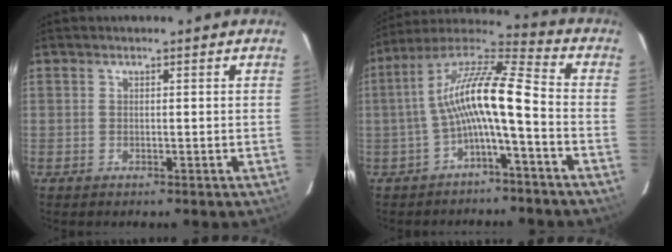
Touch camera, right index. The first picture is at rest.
{"total": 12.7, "force": [-2.8, 1.7, 12.3], "torque": [-0.244, 0.021, -0.058]}